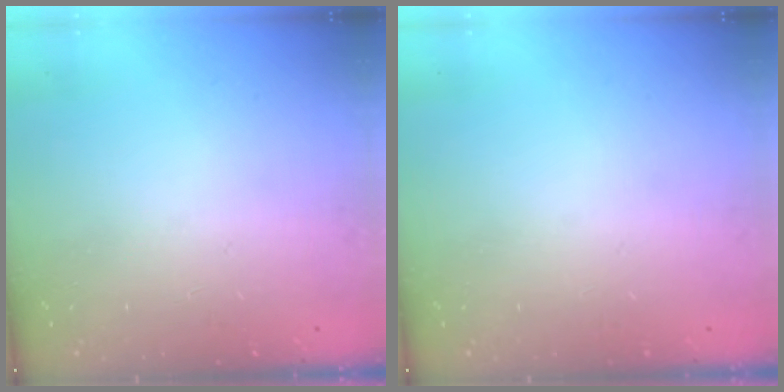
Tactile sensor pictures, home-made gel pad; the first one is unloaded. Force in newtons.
{"total": 0.0}